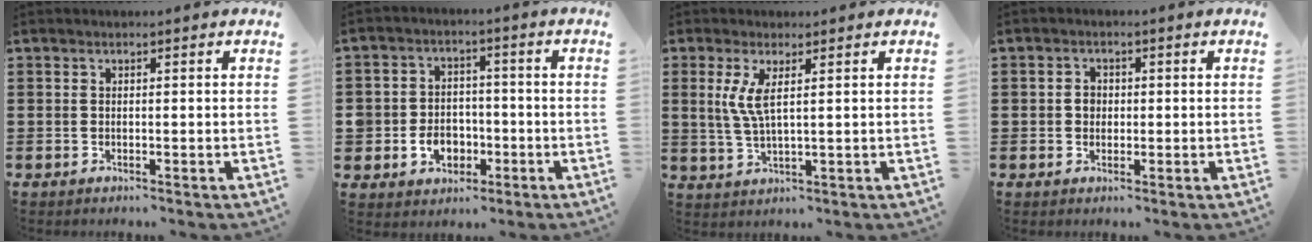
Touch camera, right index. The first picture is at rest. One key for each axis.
{"total": 5.5, "fx": -1.7, "fy": 4.8, "fz": 2.1, "tx": -0.043, "ty": 0.011, "tz": -0.031}
{"total": 4.6, "fx": 1.6, "fy": 1.0, "fz": 4.3, "tx": -0.097, "ty": -0.005, "tz": 0.024}
{"total": 1.9, "fx": 0.0, "fy": 1.7, "fz": 0.9, "tx": -0.022, "ty": 0.008, "tz": -0.003}